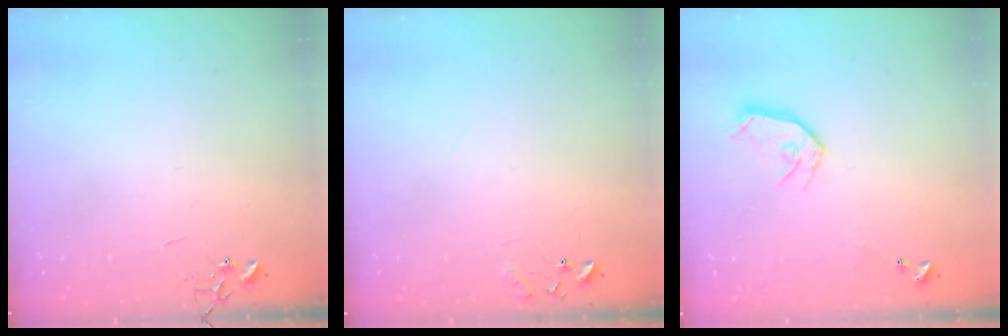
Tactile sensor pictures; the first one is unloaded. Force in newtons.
{"total": 8.3, "press": 8.3, "slide": 0.6}
{"total": 10.7, "press": 10.6, "slide": 1.0}